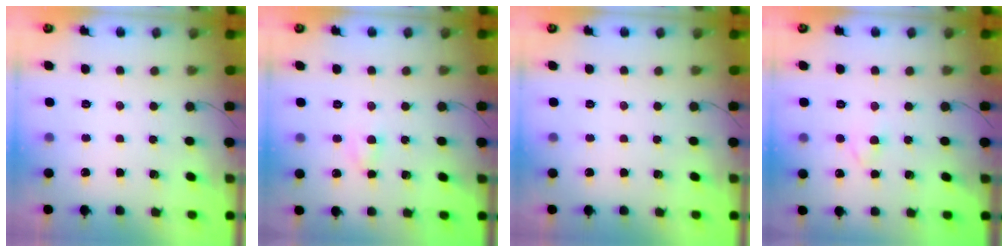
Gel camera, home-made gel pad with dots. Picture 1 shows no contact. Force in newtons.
{"total": 3.8, "press": 3.6, "slide": 1.2}
{"total": 0.0}
{"total": 2.4, "press": 2.1, "slide": 1.1}